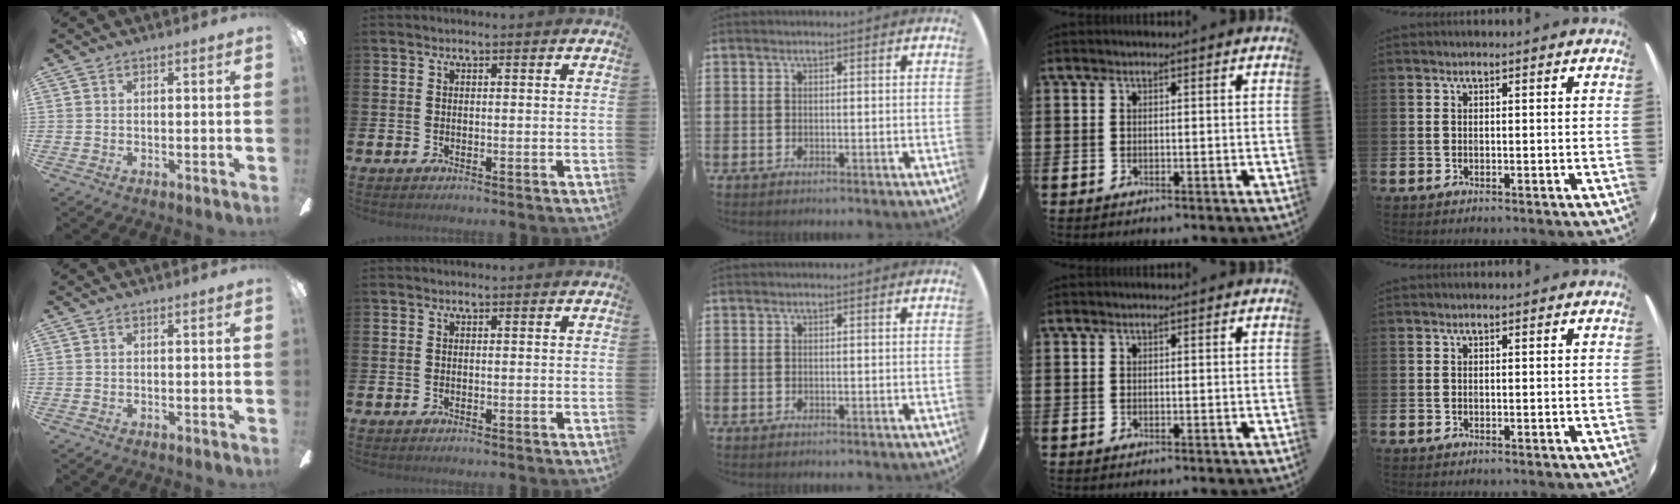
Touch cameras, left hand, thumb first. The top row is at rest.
{}